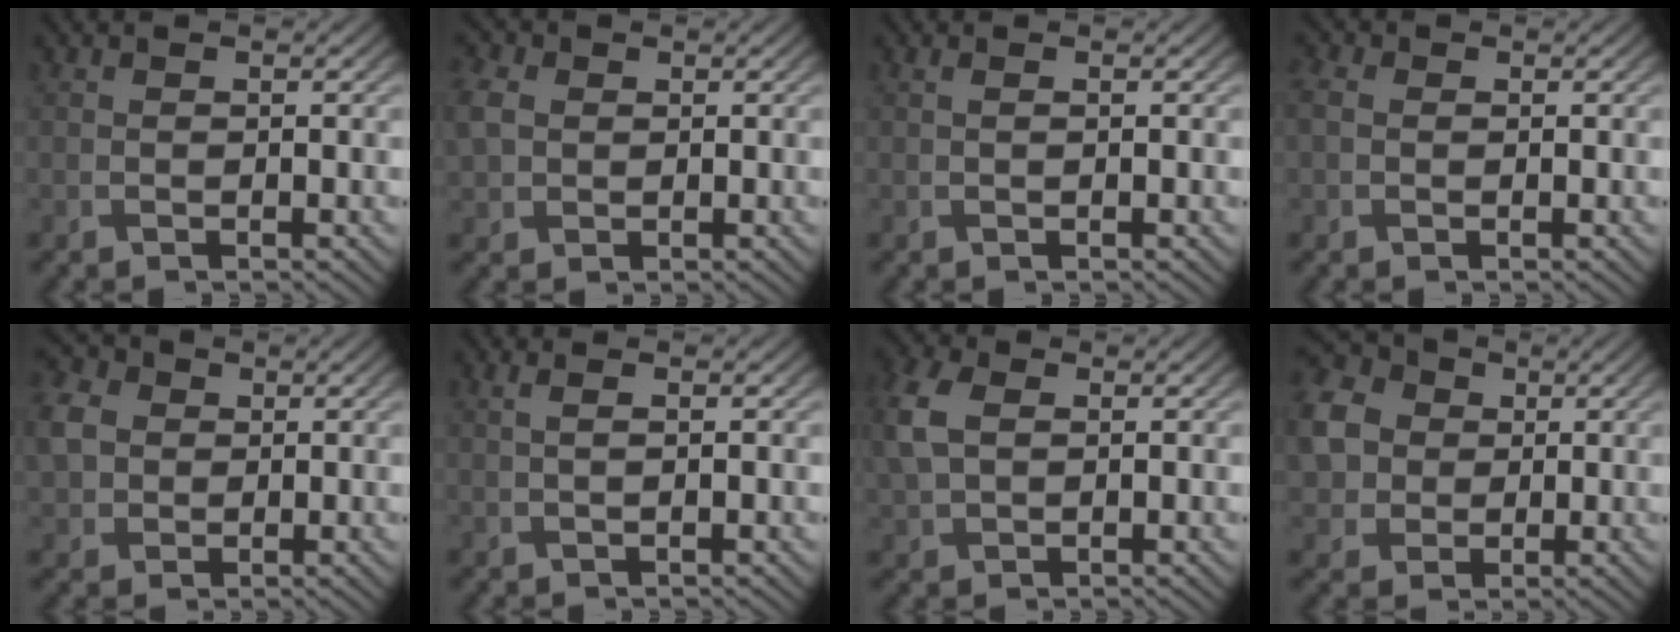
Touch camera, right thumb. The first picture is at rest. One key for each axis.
{"total": 4.6, "fx": 0.6, "fy": 3.8, "fz": 2.6, "tx": -0.091, "ty": 0.005, "tz": 0.010}
{"total": 0.0}
{"total": 2.1, "fx": 0.1, "fy": 1.9, "fz": 1.0, "tx": -0.028, "ty": 0.003, "tz": -0.001}
{"total": 6.3, "fx": 0.8, "fy": 5.3, "fz": 3.3, "tx": -0.107, "ty": 0.010, "tz": 0.008}
{"total": 1.2, "fx": 0.4, "fy": 0.2, "fz": 1.1, "tx": -0.026, "ty": 0.006, "tz": 0.006}
{"total": 5.8, "fx": 1.3, "fy": 4.0, "fz": 4.0, "tx": -0.125, "ty": 0.011, "tz": 0.022}
{"total": 10.3, "fx": 1.3, "fy": 8.9, "fz": 5.0, "tx": -0.158, "ty": -0.001, "tz": 0.021}